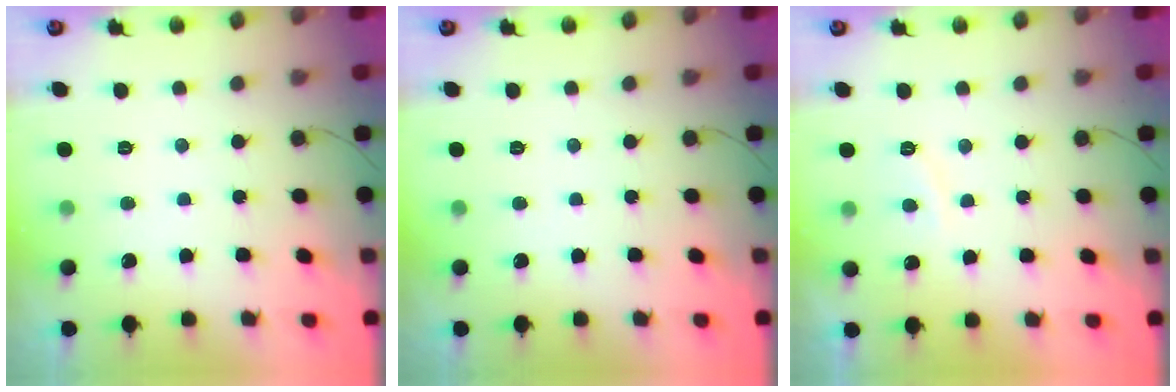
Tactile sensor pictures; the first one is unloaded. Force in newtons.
{"total": 0.0}
{"total": 2.5, "press": 2.4, "slide": 0.8}